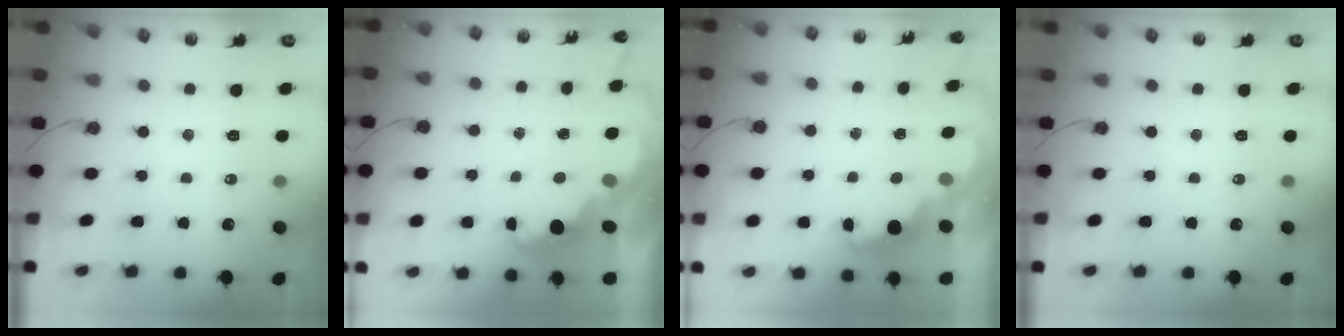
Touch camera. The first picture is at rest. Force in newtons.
{"total": 4.1, "press": 4.0, "slide": 0.7}
{"total": 2.4, "press": 2.3, "slide": 0.5}
{"total": 0.0}